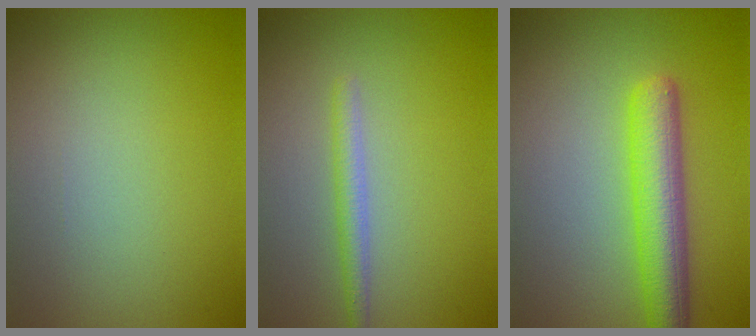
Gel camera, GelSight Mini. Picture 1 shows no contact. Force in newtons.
{"total": 1.7, "press": 1.7, "slide": 0.1}
{"total": 5.5, "press": 5.5, "slide": 0.1}